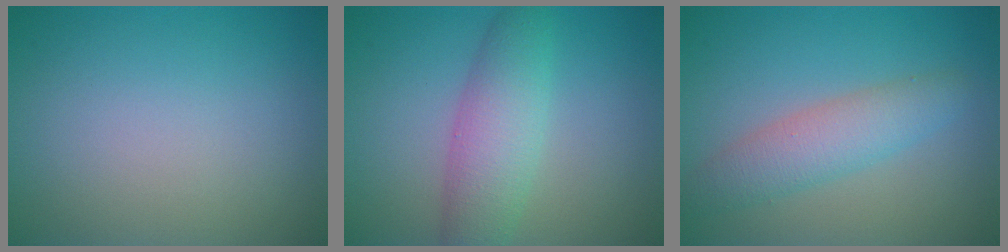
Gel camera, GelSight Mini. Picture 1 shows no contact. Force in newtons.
{"total": 4.6, "press": 4.6, "slide": 0.1}
{"total": 3.7, "press": 3.7, "slide": 0.1}